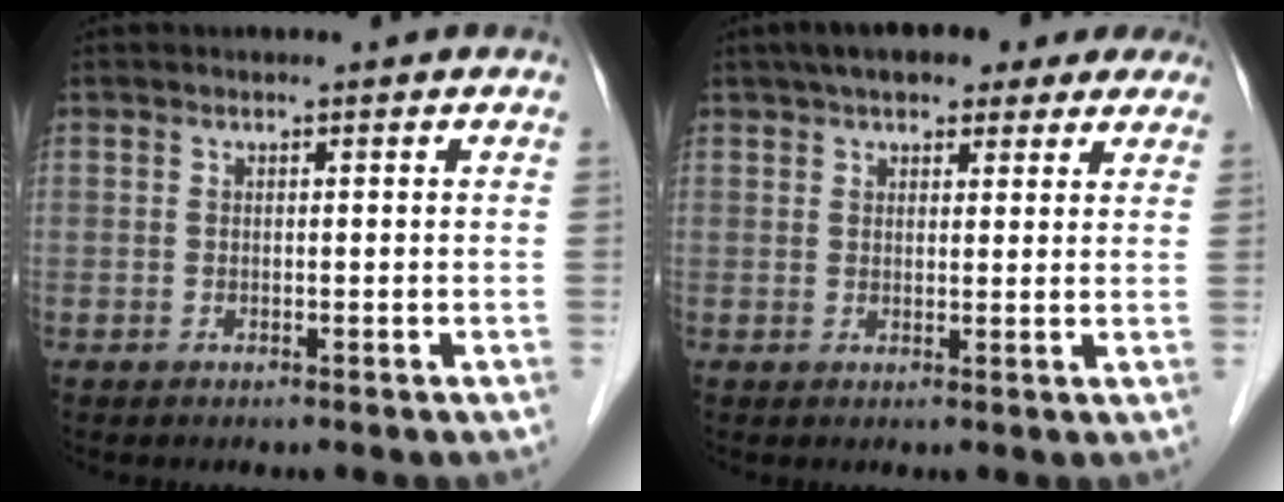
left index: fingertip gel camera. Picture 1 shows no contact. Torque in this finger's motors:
{"motor_torque": [-0.98, -1.16, 0.02, 0.12]}